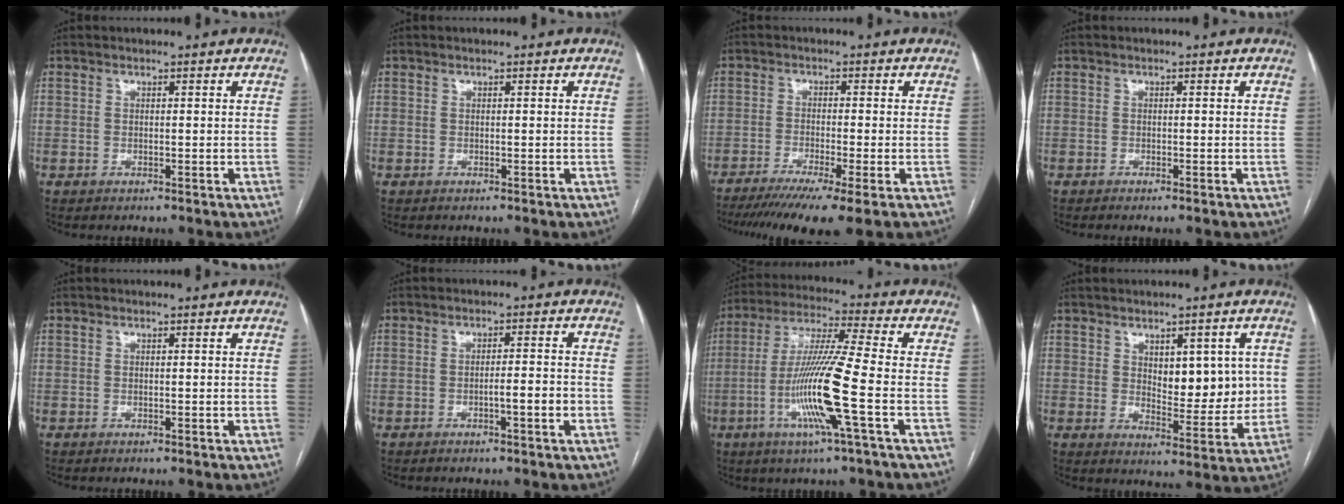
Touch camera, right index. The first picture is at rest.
{"total": 0.0}
{"total": 12.4, "force": [-9.2, -0.3, 8.4], "torque": [-0.128, -0.029, -0.144]}
{"total": 0.9, "force": [-0.6, -0.1, 0.6], "torque": [-0.014, -0.001, -0.010]}
{"total": 0.0}
{"total": 3.2, "force": [-1.2, 0.2, 3.0], "torque": [-0.042, 0.006, -0.018]}
{"total": 14.1, "force": [-4.0, -1.0, 13.4], "torque": [-0.269, -0.010, -0.082]}
{"total": 9.0, "force": [1.7, 3.9, 7.9], "torque": [-0.104, 0.003, 0.034]}